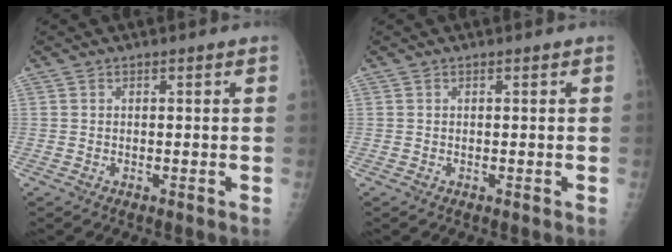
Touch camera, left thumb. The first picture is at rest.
{"total": 0.0}